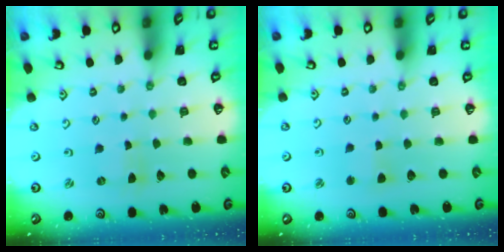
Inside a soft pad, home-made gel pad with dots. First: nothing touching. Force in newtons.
{"total": 2.5, "press": 2.5, "slide": 0.3}